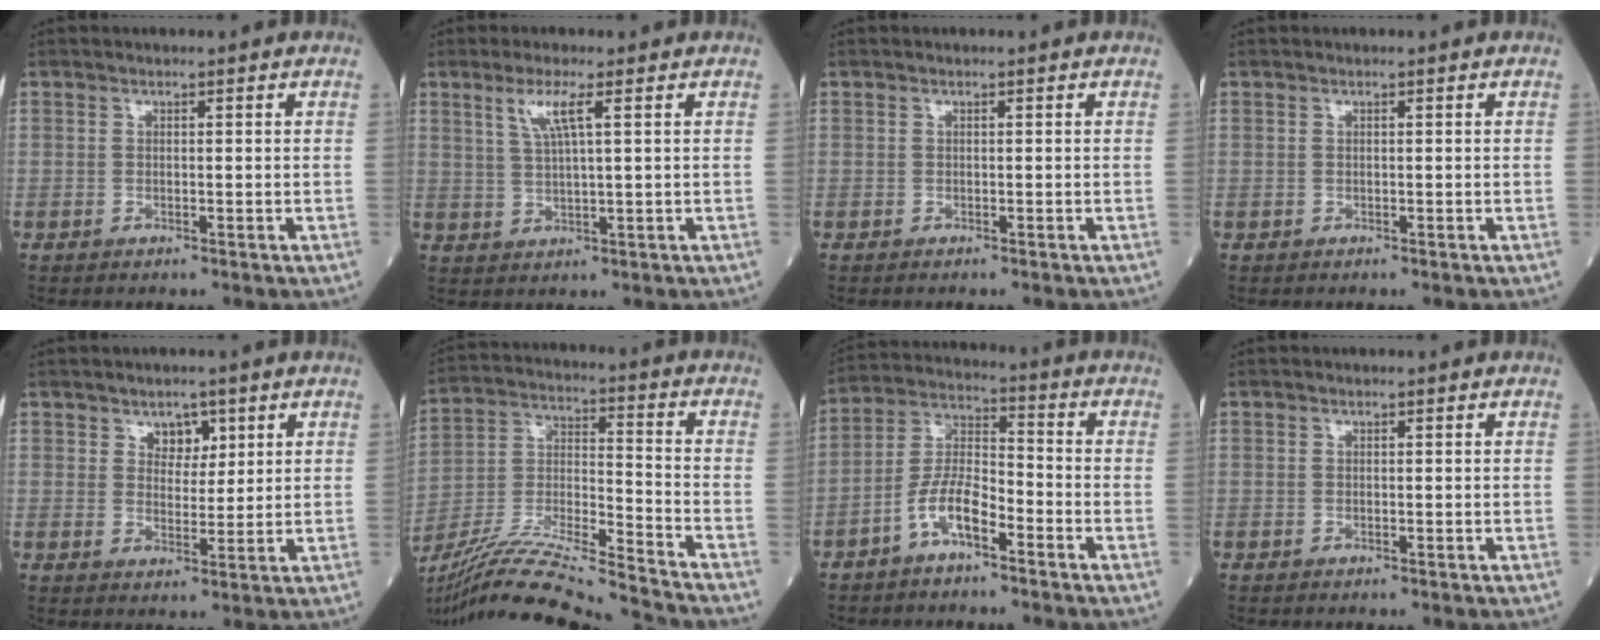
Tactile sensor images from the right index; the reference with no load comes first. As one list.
[{"total": 4.5, "force": [2.1, 0.0, 4.0], "torque": [-0.085, 0.002, 0.043]}, {"total": 0.0}, {"total": 0.0}, {"total": 3.6, "force": [2.0, 2.3, 1.9], "torque": [-0.022, 0.001, 0.034]}, {"total": 21.3, "force": [-19.3, -0.6, 9.1], "torque": [-0.202, -0.030, -0.338]}, {"total": 7.7, "force": [-4.3, 2.4, 5.9], "torque": [-0.129, 0.014, -0.085]}, {"total": 0.0}]